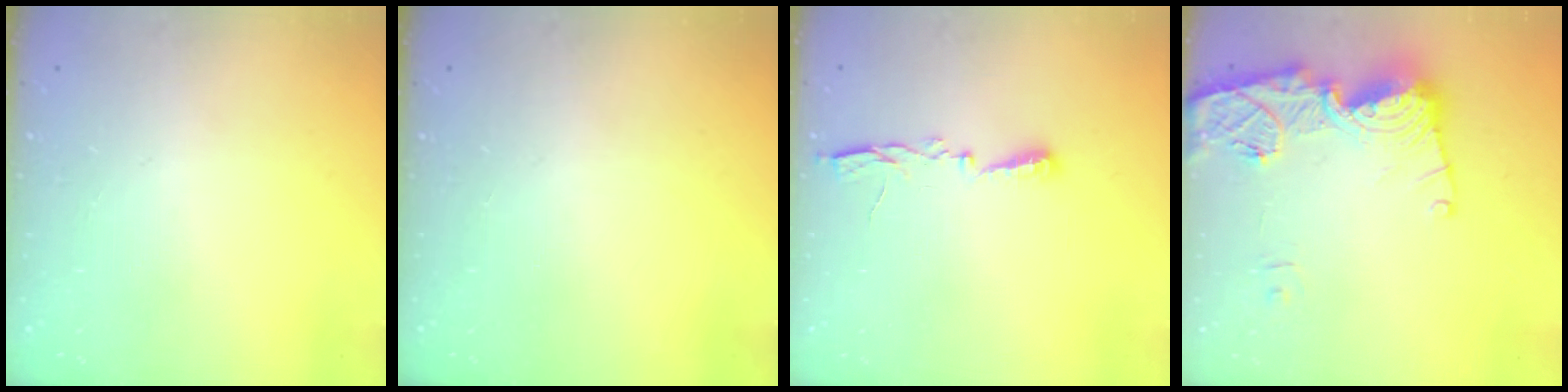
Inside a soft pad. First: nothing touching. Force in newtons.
{"total": 0.0}
{"total": 5.2, "press": 5.1, "slide": 0.8}
{"total": 17.9, "press": 17.8, "slide": 1.7}